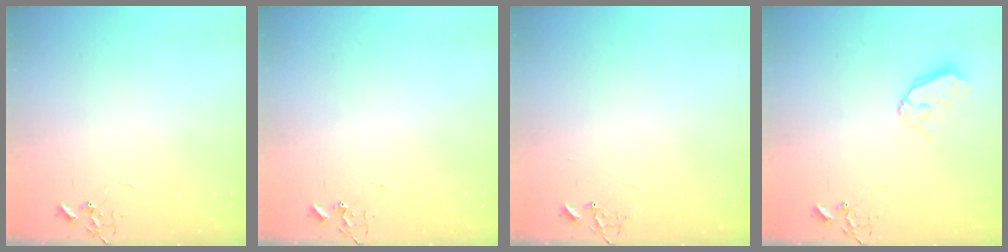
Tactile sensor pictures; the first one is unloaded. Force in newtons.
{"total": 0.0}
{"total": 6.4, "press": 6.4, "slide": 0.6}
{"total": 8.6, "press": 8.6, "slide": 0.7}